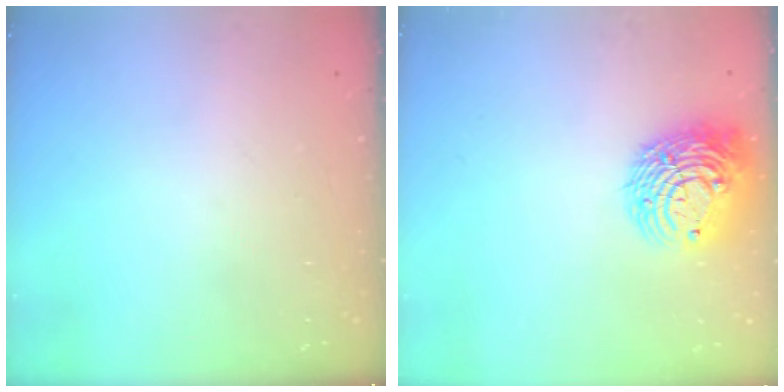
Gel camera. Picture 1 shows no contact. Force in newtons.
{"total": 12.7, "press": 12.7, "slide": 1.3}